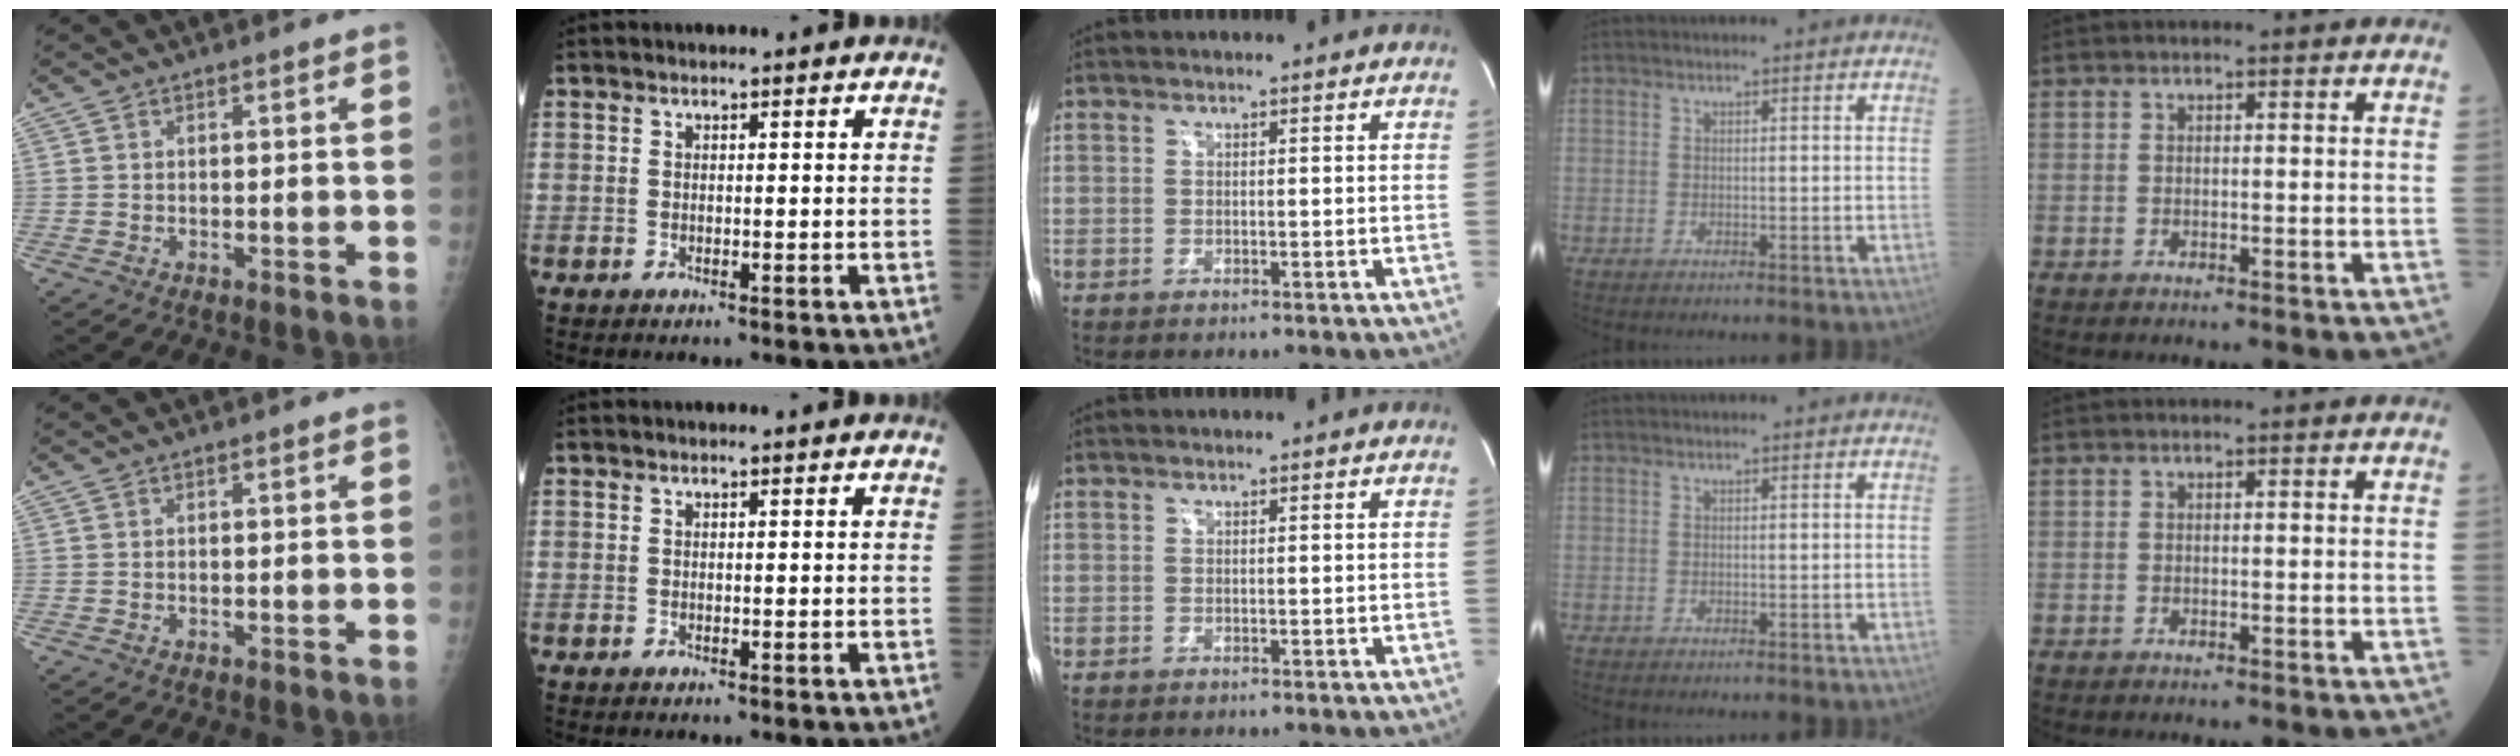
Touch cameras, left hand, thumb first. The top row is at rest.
{}